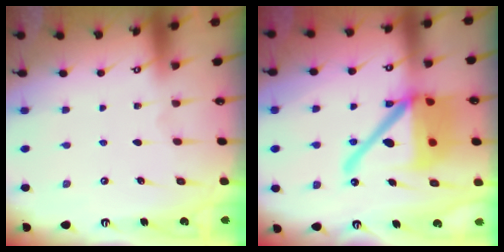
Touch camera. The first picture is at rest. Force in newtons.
{"total": 22.7, "press": 22.4, "slide": 3.8}